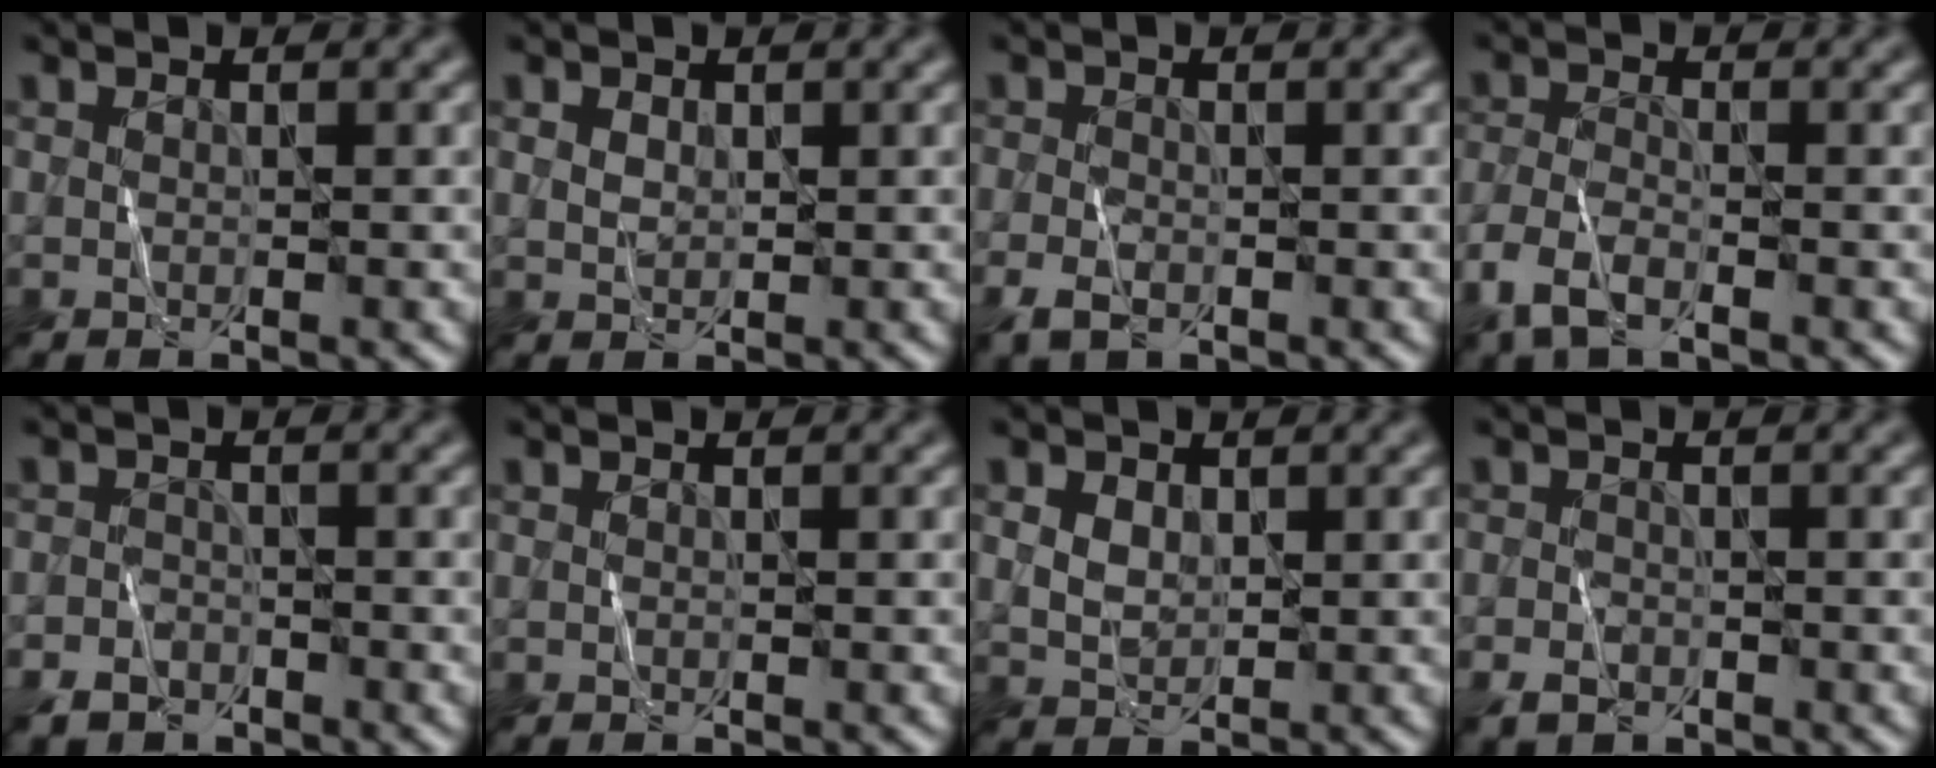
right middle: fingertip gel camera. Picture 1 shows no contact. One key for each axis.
{"total": 0.6, "fx": 0.3, "fy": 0.4, "fz": 0.3, "tx": -0.007, "ty": 0.000, "tz": 0.009}
{"total": 2.4, "fx": -1.3, "fy": 1.4, "fz": 1.5, "tx": -0.032, "ty": -0.005, "tz": -0.027}
{"total": 3.7, "fx": -2.5, "fy": 1.4, "fz": 2.3, "tx": -0.058, "ty": -0.006, "tz": -0.058}
{"total": 2.3, "fx": -1.8, "fy": 1.4, "fz": 0.5, "tx": -0.006, "ty": -0.001, "tz": -0.040}
{"total": 0.0}
{"total": 1.4, "fx": 0.4, "fy": 1.1, "fz": 0.9, "tx": -0.020, "ty": -0.002, "tz": 0.013}
{"total": 1.8, "fx": -1.1, "fy": 1.1, "fz": 0.8, "tx": -0.013, "ty": -0.002, "tz": -0.024}